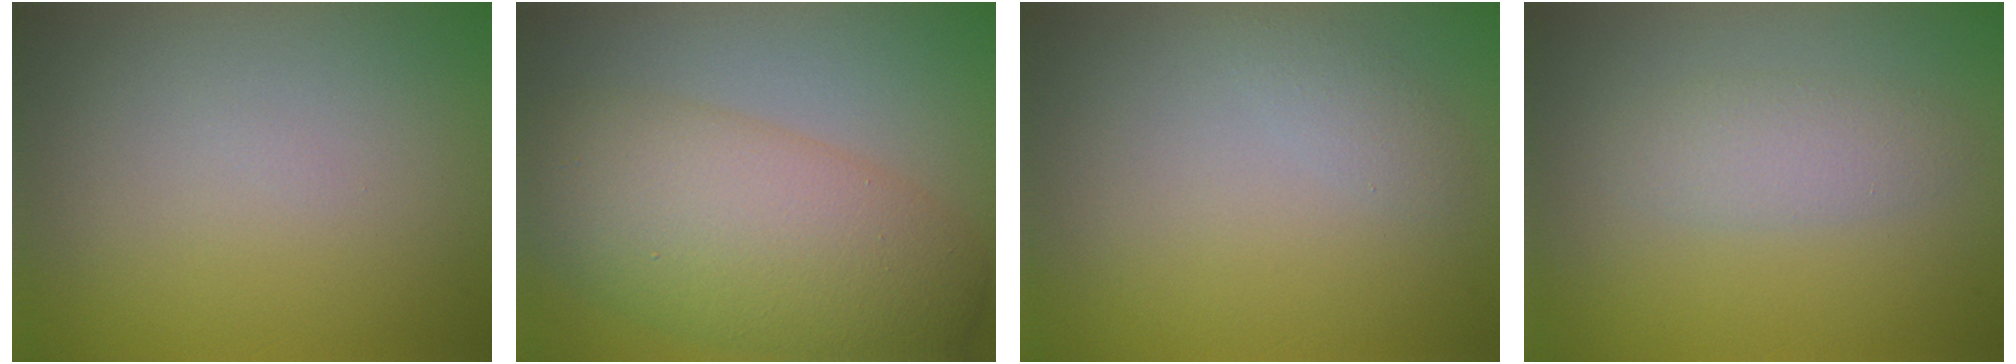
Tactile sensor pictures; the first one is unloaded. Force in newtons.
{"total": 9.0, "press": 9.0, "slide": 0.2}
{"total": 1.1, "press": 1.1, "slide": 0.1}
{"total": 2.3, "press": 2.3, "slide": 0.1}